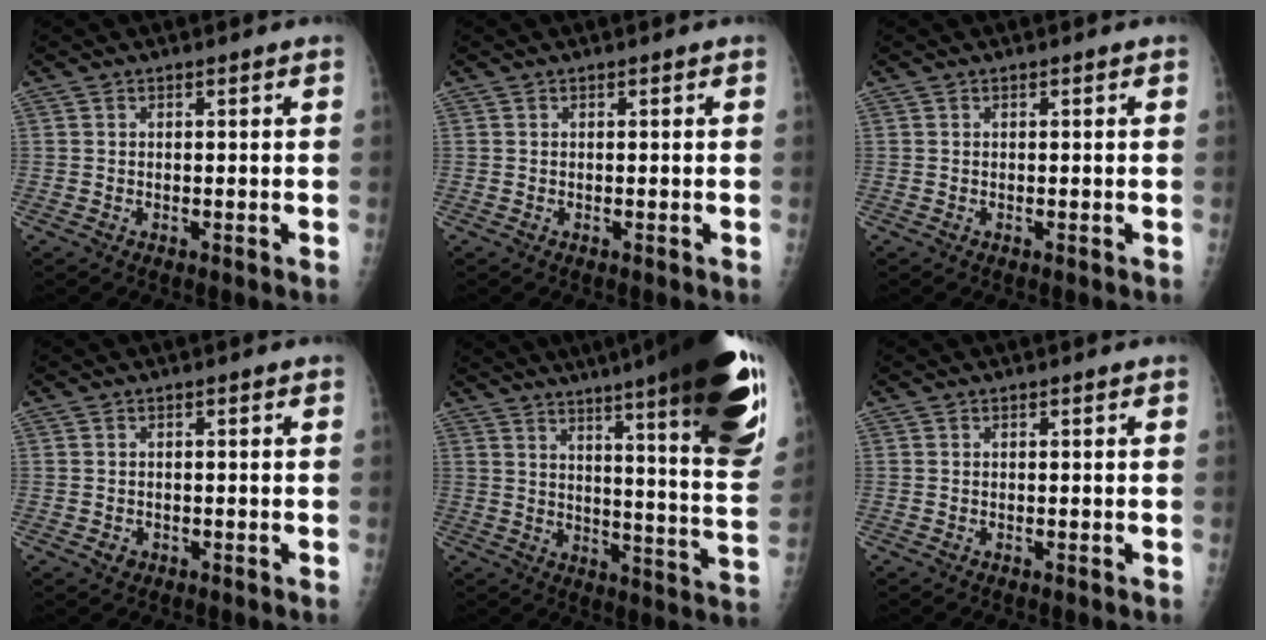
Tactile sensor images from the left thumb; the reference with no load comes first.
{"total": 0.0}
{"total": 0.0}
{"total": 1.2, "force": [-0.6, 1.0, 0.3], "torque": [0.003, 0.003, -0.006]}
{"total": 30.3, "force": [19.3, 3.9, 23.1], "torque": [-0.250, -0.078, 0.258]}
{"total": 0.0}